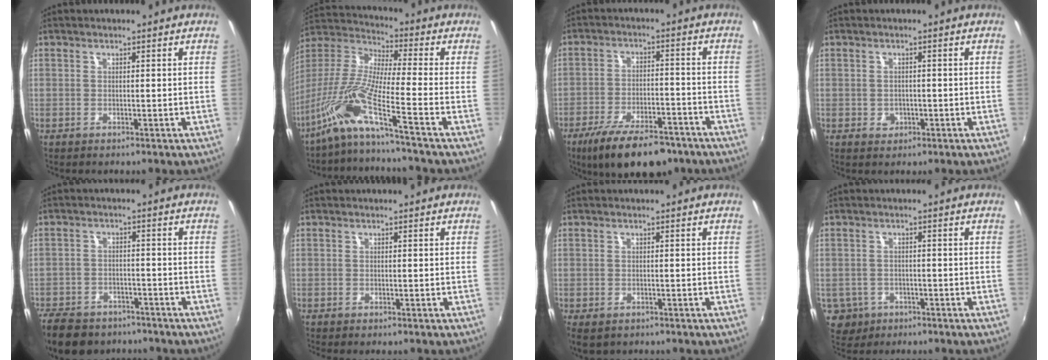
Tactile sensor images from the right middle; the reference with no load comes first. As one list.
[{"total": 11.2, "force": [-7.5, -2.2, 8.0], "torque": [-0.143, -0.018, -0.151]}, {"total": 15.6, "force": [-11.4, 5.6, 9.2], "torque": [-0.181, -0.029, -0.175]}, {"total": 2.2, "force": [-0.7, 1.9, 0.7], "torque": [-0.013, -0.002, -0.008]}, {"total": 14.5, "force": [-11.0, 7.7, 5.6], "torque": [-0.153, -0.008, -0.172]}, {"total": 0.8, "force": [-0.6, 0.2, 0.3], "torque": [-0.010, -0.004, -0.011]}, {"total": 4.1, "force": [-2.4, 2.4, 2.3], "torque": [-0.045, -0.021, -0.034]}, {"total": 5.6, "force": [-2.4, 5.0, 1.3], "torque": [-0.041, 0.000, -0.032]}]